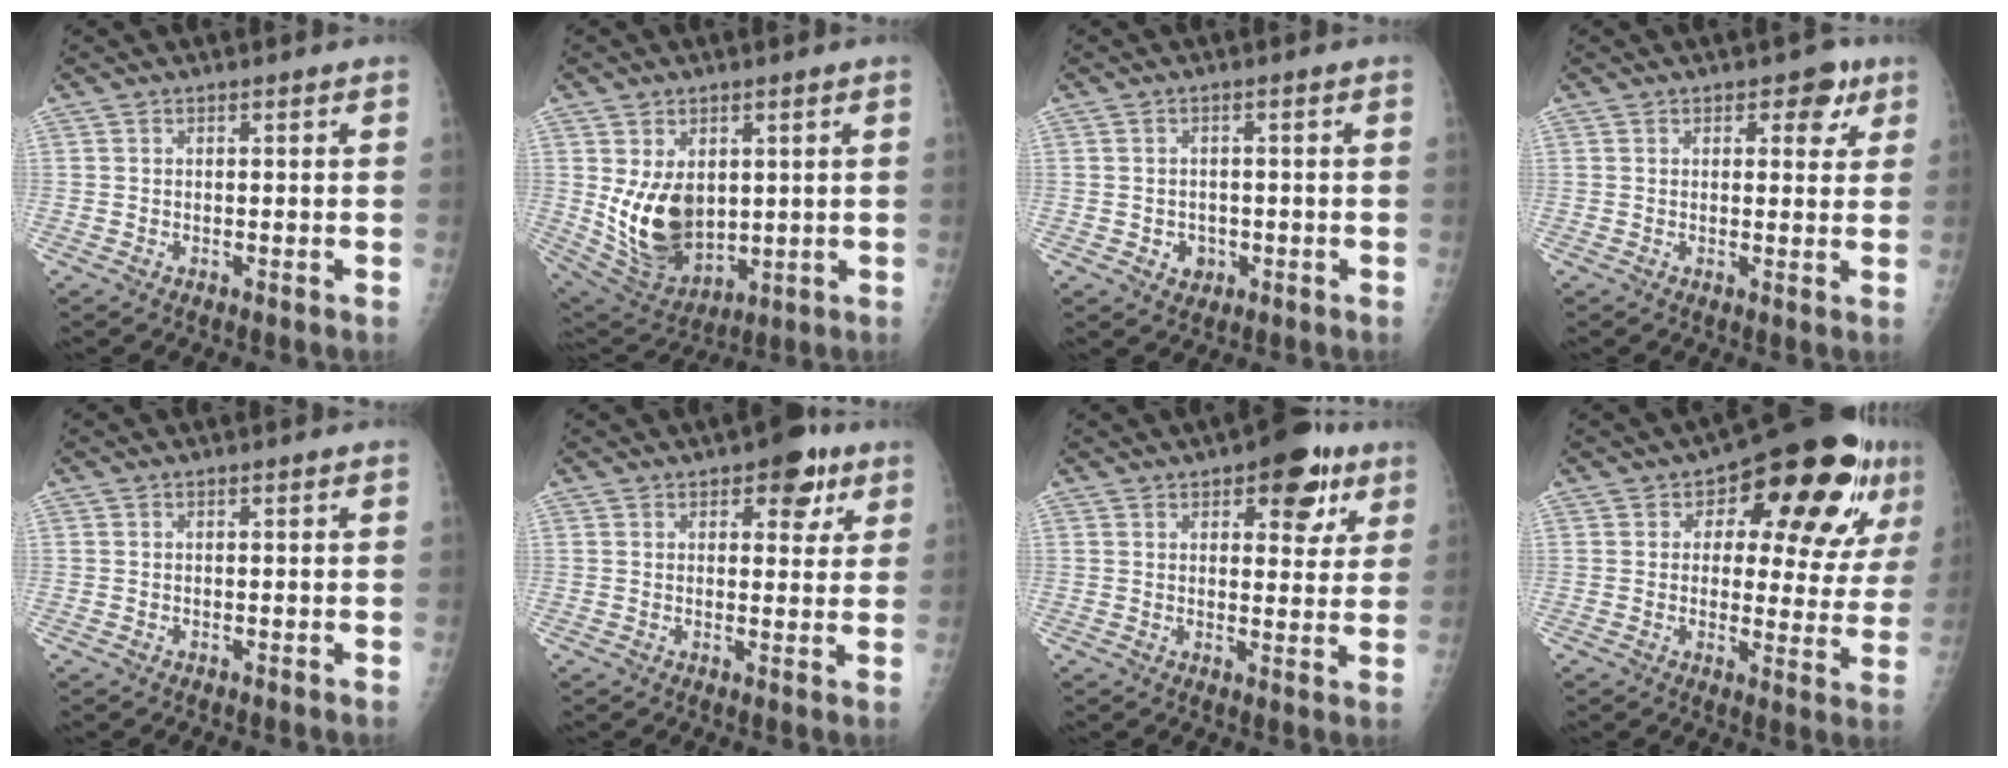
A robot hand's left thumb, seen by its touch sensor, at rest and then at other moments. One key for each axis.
{"total": 13.4, "fx": 1.4, "fy": 9.2, "fz": 9.7, "tx": -0.141, "ty": -0.025, "tz": 0.052}
{"total": 3.2, "fx": -0.9, "fy": 2.8, "fz": 1.2, "tx": -0.004, "ty": 0.004, "tz": -0.007}
{"total": 4.9, "fx": 2.4, "fy": 3.1, "fz": 3.0, "tx": -0.003, "ty": -0.007, "tz": 0.023}
{"total": 0.0}
{"total": 7.0, "fx": 3.7, "fy": 3.9, "fz": 4.6, "tx": -0.022, "ty": -0.011, "tz": 0.041}
{"total": 10.7, "fx": 5.6, "fy": 5.2, "fz": 7.4, "tx": -0.053, "ty": -0.017, "tz": 0.069}
{"total": 20.1, "fx": 8.1, "fy": 9.3, "fz": 15.9, "tx": -0.166, "ty": -0.005, "tz": 0.106}